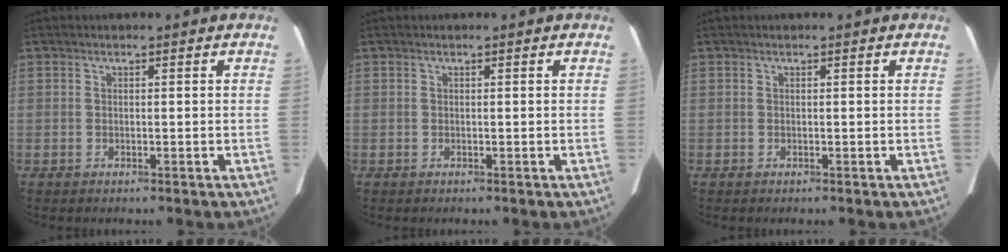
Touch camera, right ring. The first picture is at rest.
{"total": 0.0}
{"total": 0.0}